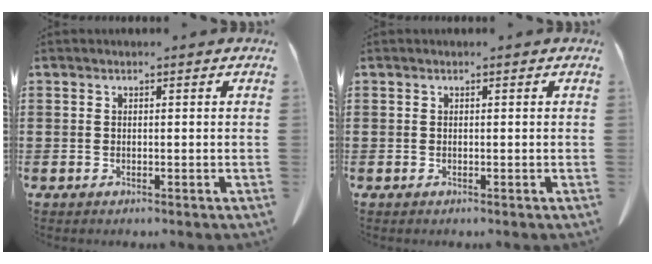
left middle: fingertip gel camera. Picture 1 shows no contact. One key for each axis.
{"total": 0.0}